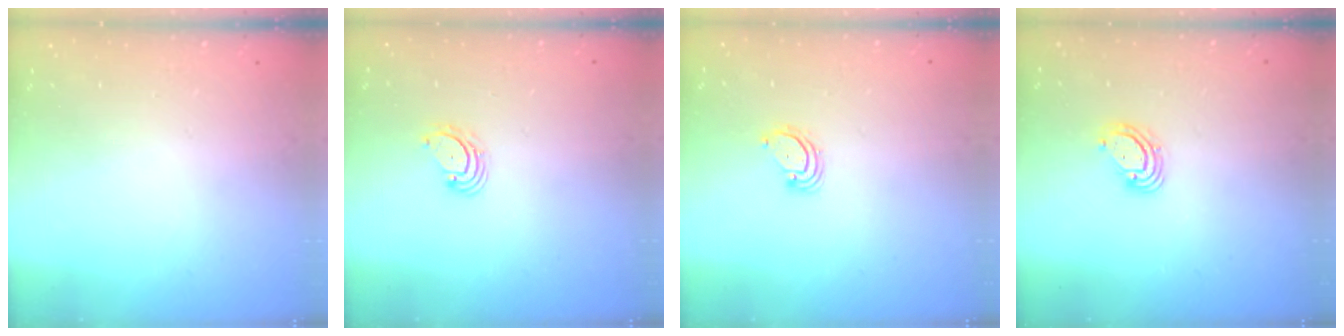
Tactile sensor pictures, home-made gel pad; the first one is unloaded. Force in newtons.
{"total": 3.8, "press": 3.8, "slide": 0.5}
{"total": 2.9, "press": 2.9, "slide": 0.3}
{"total": 4.1, "press": 4.1, "slide": 0.4}